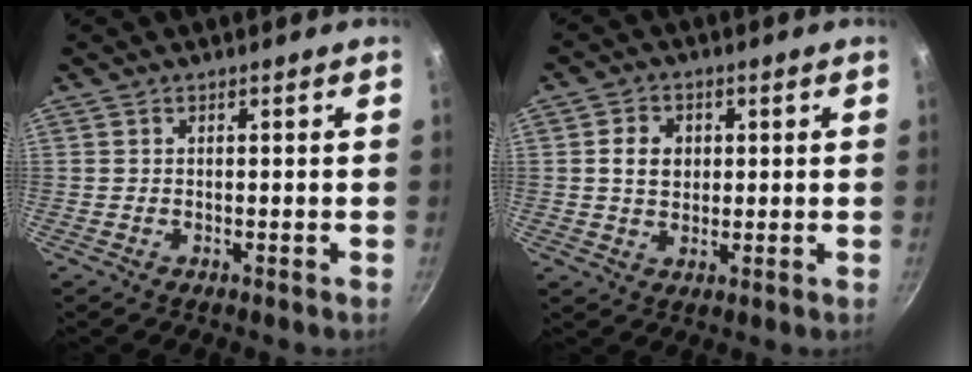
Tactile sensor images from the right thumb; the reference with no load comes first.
{"total": 5.6, "force": [0.9, 4.5, 3.3], "torque": [-0.037, 0.003, 0.013]}